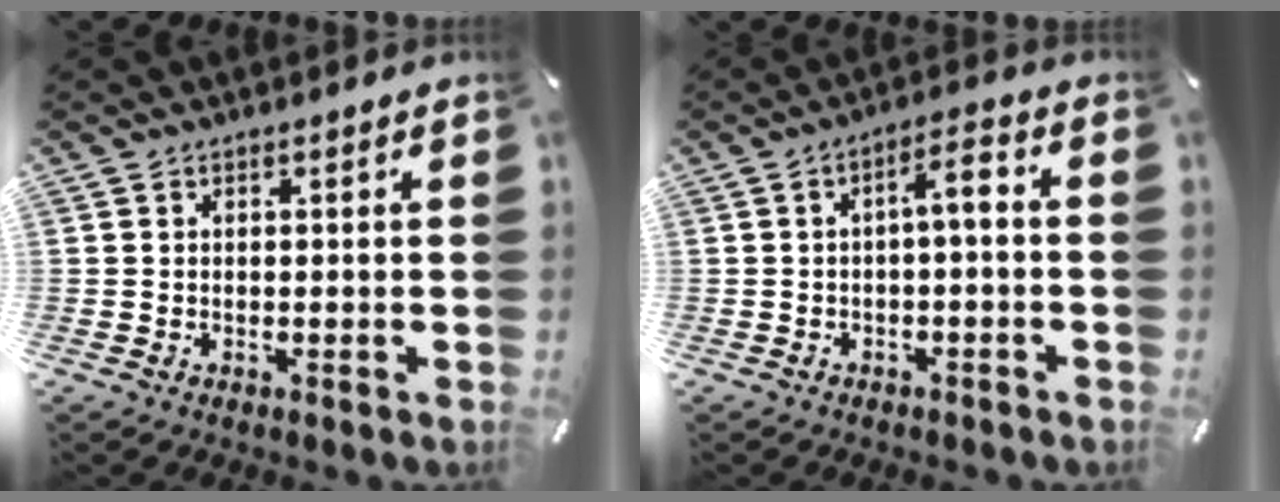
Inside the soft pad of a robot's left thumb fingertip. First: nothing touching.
{"total": 4.8, "force": [-1.2, 1.5, 4.4], "torque": [-0.081, 0.018, -0.026]}